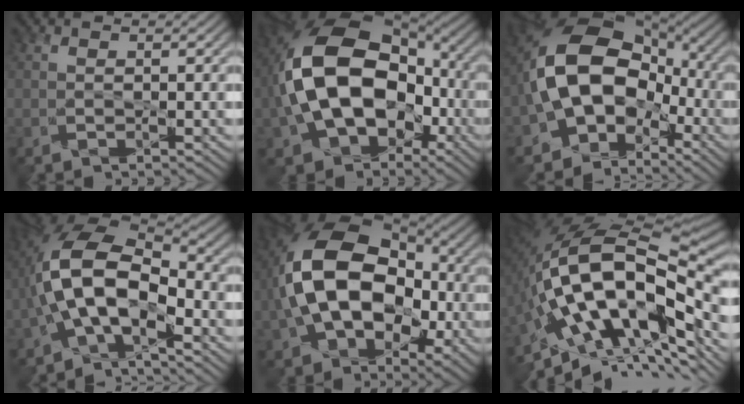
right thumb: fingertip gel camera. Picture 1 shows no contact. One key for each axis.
{"total": 18.1, "fx": -1.3, "fy": 12.2, "fz": 13.3, "tx": -0.254, "ty": -0.009, "tz": -0.017}
{"total": 15.6, "fx": -2.1, "fy": 11.7, "fz": 10.0, "tx": -0.179, "ty": 0.005, "tz": -0.049}
{"total": 11.7, "fx": -2.5, "fy": 6.0, "fz": 9.7, "tx": -0.202, "ty": 0.007, "tz": -0.055}
{"total": 16.8, "fx": 0.1, "fy": 11.0, "fz": 12.7, "tx": -0.235, "ty": 0.001, "tz": 0.004}
{"total": 18.6, "fx": -2.9, "fy": 8.7, "fz": 16.2, "tx": -0.319, "ty": -0.010, "tz": -0.048}